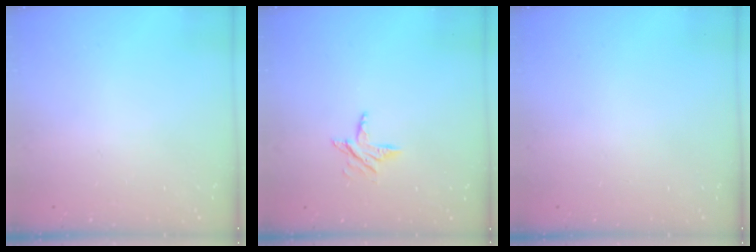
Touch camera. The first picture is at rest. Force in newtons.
{"total": 6.3, "press": 6.3, "slide": 0.5}
{"total": 0.0}